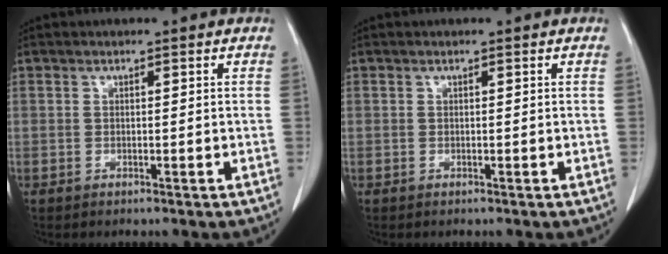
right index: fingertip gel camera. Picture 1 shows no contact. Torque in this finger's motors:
{"motor_torque": [0.00, 0.00, 0.00, 0.00]}